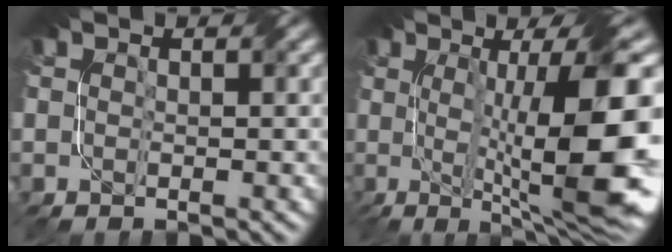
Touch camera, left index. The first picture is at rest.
{"total": 14.2, "force": [0.1, 3.1, 13.8], "torque": [-0.182, 0.000, 0.010]}